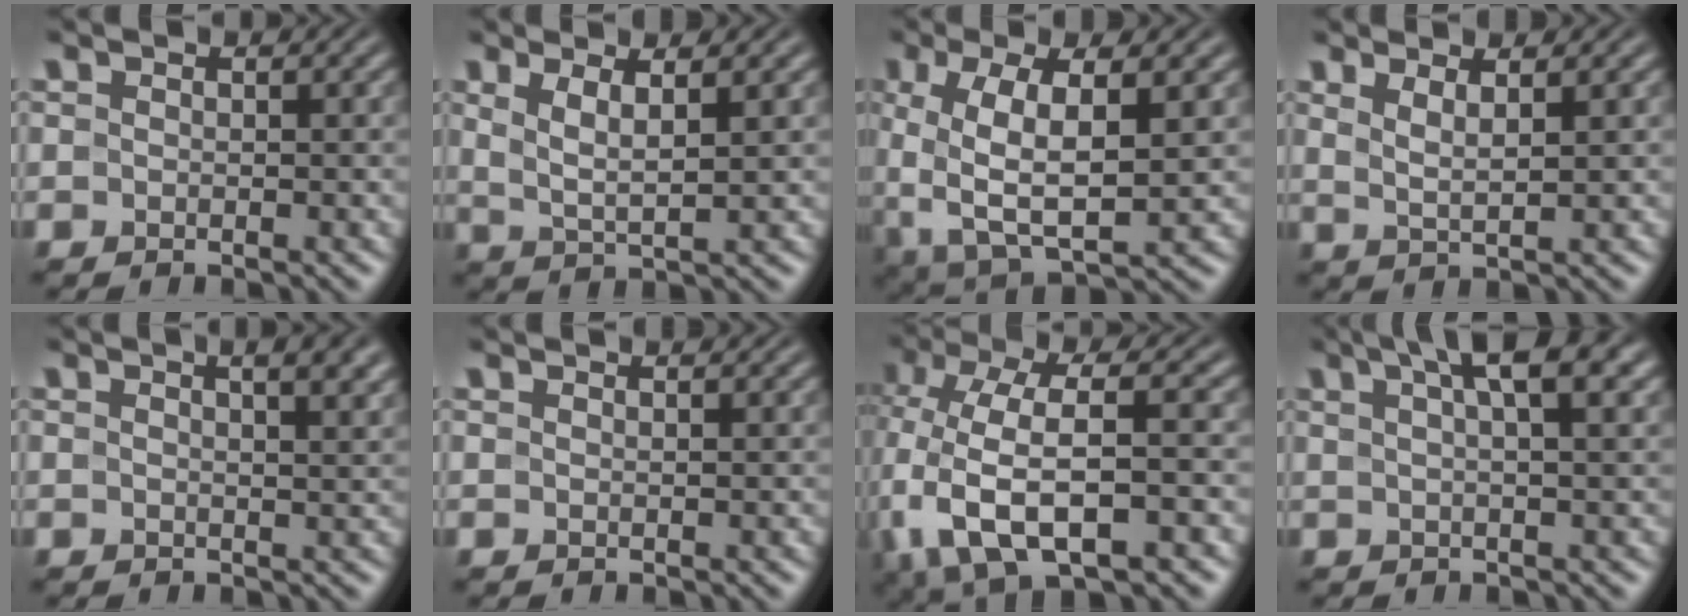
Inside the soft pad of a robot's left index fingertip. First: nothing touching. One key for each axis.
{"total": 2.8, "fx": 1.5, "fy": 0.5, "fz": 2.4, "tx": -0.044, "ty": -0.004, "tz": 0.028}
{"total": 8.2, "fx": 0.7, "fy": 3.4, "fz": 7.4, "tx": -0.148, "ty": 0.003, "tz": 0.009}
{"total": 2.2, "fx": 1.4, "fy": 0.4, "fz": 1.7, "tx": -0.026, "ty": -0.002, "tz": 0.023}
{"total": 4.7, "fx": 2.4, "fy": 1.8, "fz": 3.6, "tx": -0.023, "ty": 0.020, "tz": 0.006}
{"total": 1.2, "fx": 1.2, "fy": 0.1, "fz": 0.3, "tx": -0.011, "ty": -0.003, "tz": 0.008}
{"total": 9.5, "fx": -2.0, "fy": 3.9, "fz": 8.5, "tx": -0.176, "ty": 0.000, "tz": -0.040}
{"total": 5.5, "fx": 3.0, "fy": 1.1, "fz": 4.5, "tx": -0.054, "ty": 0.019, "tz": 0.038}